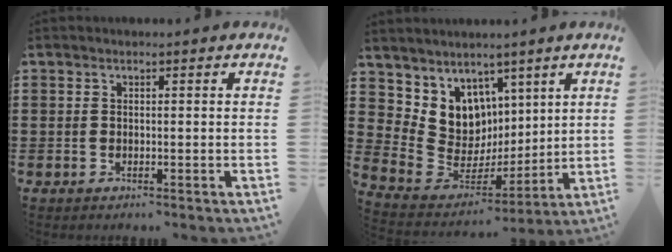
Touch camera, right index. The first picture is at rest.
{"total": 8.8, "force": [4.2, 7.6, 1.7], "torque": [-0.082, -0.051, 0.086]}